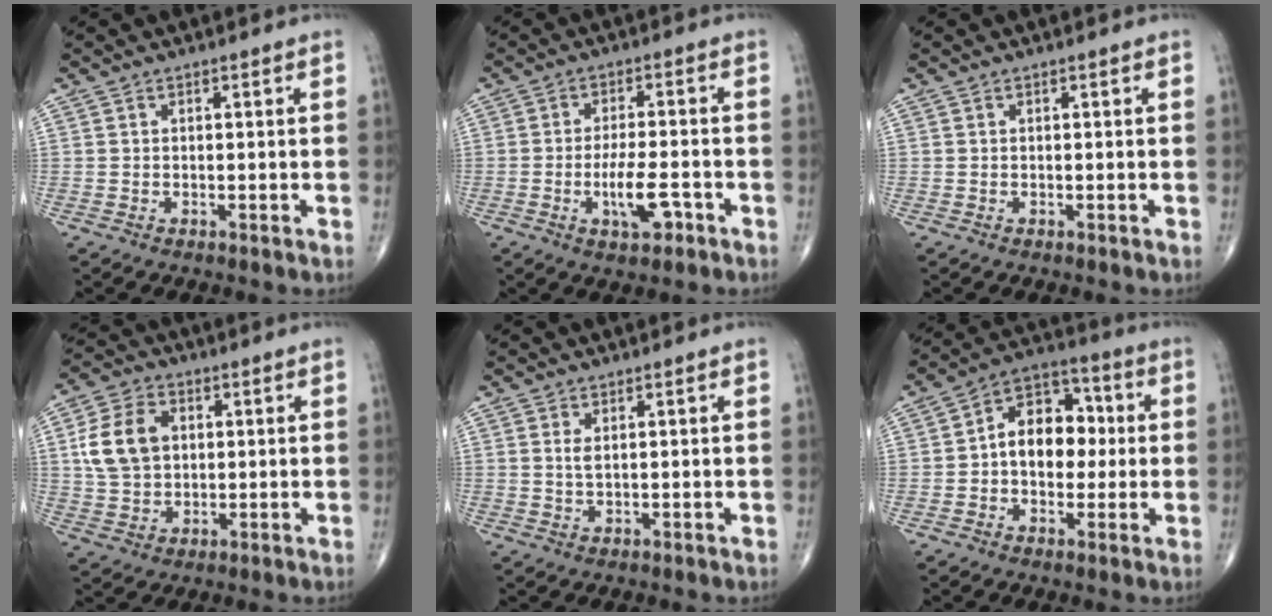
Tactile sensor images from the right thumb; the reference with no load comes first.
{"total": 7.0, "force": [-2.8, 2.5, 5.9], "torque": [-0.102, 0.011, -0.044]}
{"total": 0.0}
{"total": 10.6, "force": [1.9, 7.7, 7.0], "torque": [-0.123, 0.007, 0.037]}
{"total": 1.7, "force": [0.6, 0.7, 1.4], "torque": [-0.031, -0.002, 0.017]}
{"total": 12.4, "force": [0.3, 8.6, 8.8], "torque": [-0.100, 0.033, -0.005]}